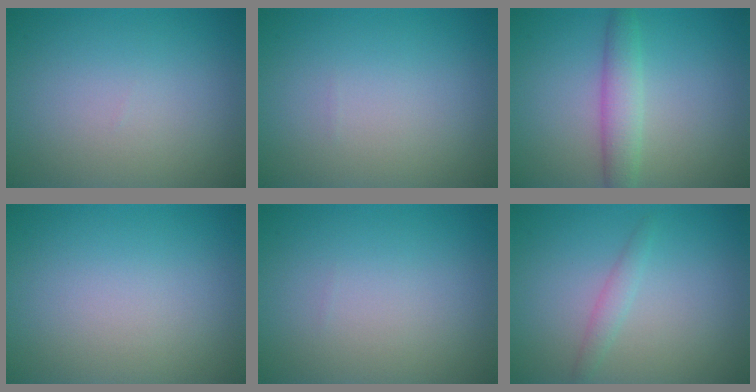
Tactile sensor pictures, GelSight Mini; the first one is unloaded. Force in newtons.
{"total": 0.0}
{"total": 3.0, "press": 3.0, "slide": 0.1}
{"total": 0.0}
{"total": 0.0}
{"total": 1.2, "press": 1.2, "slide": 0.1}